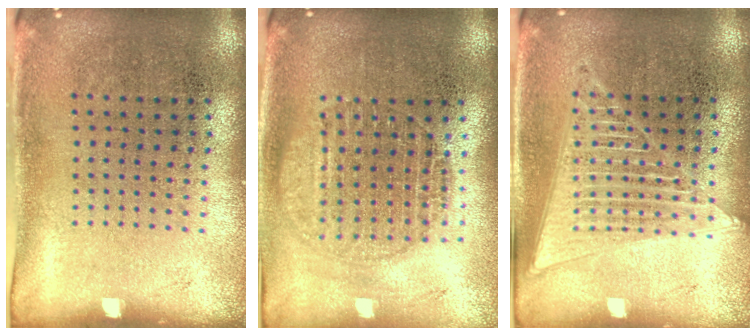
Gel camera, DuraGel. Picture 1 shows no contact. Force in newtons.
{"total": 1.8, "press": 1.5, "slide": 1.0}
{"total": 1.5, "press": 1.5, "slide": 0.1}